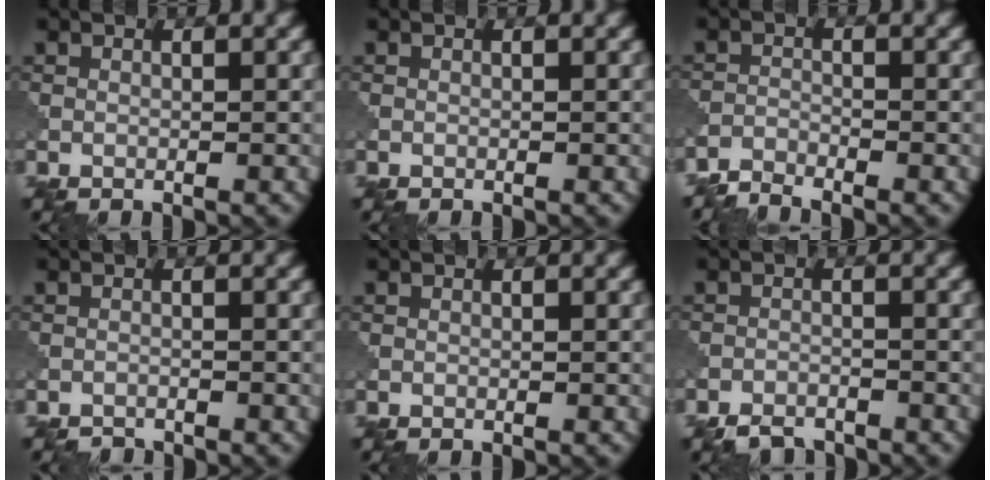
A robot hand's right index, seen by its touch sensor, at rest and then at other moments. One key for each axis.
{"total": 0.0}
{"total": 2.4, "fx": -2.4, "fy": 0.1, "fz": 0.3, "tx": -0.008, "ty": -0.004, "tz": -0.056}
{"total": 1.2, "fx": -1.2, "fy": 0.2, "fz": 0.0, "tx": 0.004, "ty": -0.003, "tz": -0.025}
{"total": 0.0}
{"total": 2.7, "fx": -2.4, "fy": 0.9, "fz": 0.8, "tx": -0.011, "ty": -0.003, "tz": -0.049}